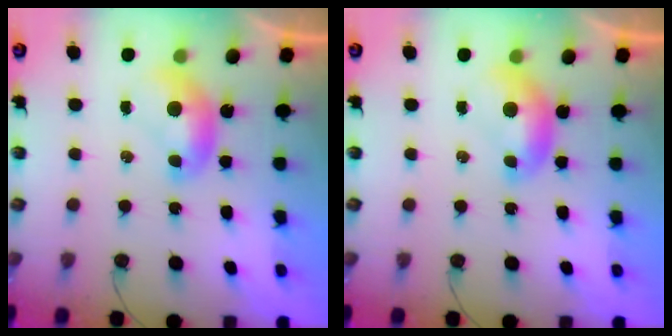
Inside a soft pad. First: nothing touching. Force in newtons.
{"total": 0.0}